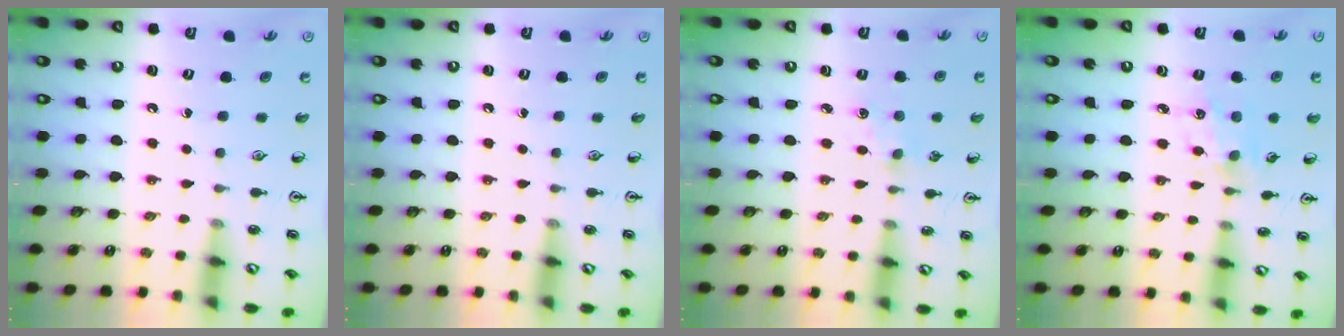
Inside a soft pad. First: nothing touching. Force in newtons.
{"total": 0.0}
{"total": 2.2, "press": 2.2, "slide": 0.4}
{"total": 2.5, "press": 2.4, "slide": 0.6}